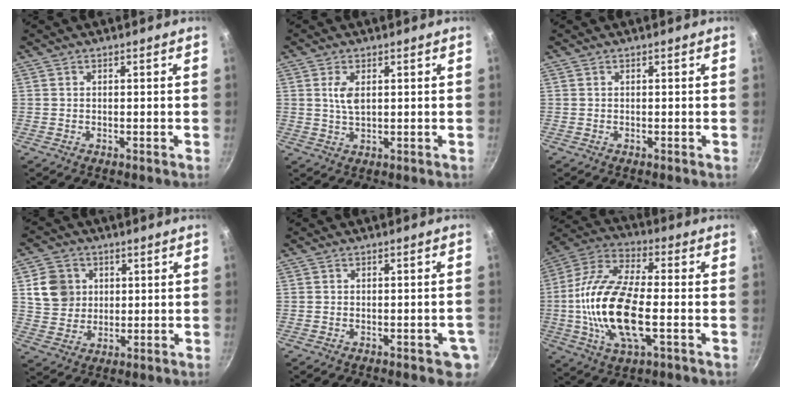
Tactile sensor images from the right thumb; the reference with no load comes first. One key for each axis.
{"total": 3.5, "fx": 1.0, "fy": 1.7, "fz": 2.9, "tx": -0.054, "ty": -0.007, "tz": 0.020}
{"total": 0.0}
{"total": 8.7, "fx": 2.2, "fy": 7.7, "fz": 3.3, "tx": -0.030, "ty": 0.000, "tz": 0.041}
{"total": 4.5, "fx": -1.8, "fy": 2.1, "fz": 3.6, "tx": -0.030, "ty": 0.012, "tz": -0.017}
{"total": 19.4, "fx": -2.7, "fy": 8.2, "fz": 17.4, "tx": -0.338, "ty": 0.021, "tz": -0.068}